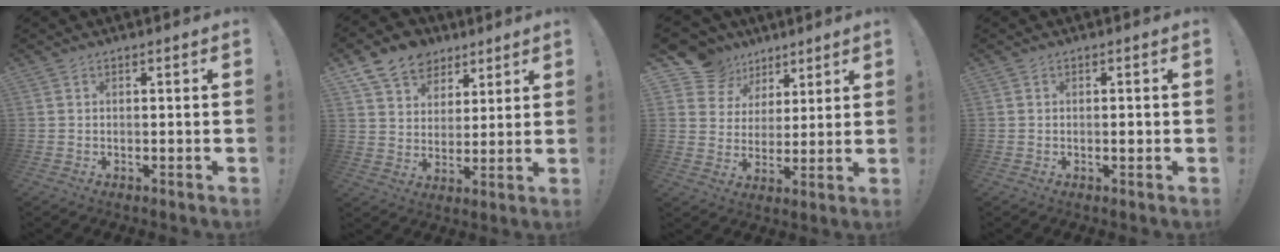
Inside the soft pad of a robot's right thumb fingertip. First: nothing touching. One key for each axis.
{"total": 11.7, "fx": 7.3, "fy": 8.4, "fz": 3.3, "tx": -0.059, "ty": -0.047, "tz": 0.146}
{"total": 11.9, "fx": 7.0, "fy": 9.2, "fz": 2.5, "tx": -0.046, "ty": -0.043, "tz": 0.143}
{"total": 0.9, "fx": -0.3, "fy": 0.4, "fz": 0.8, "tx": -0.014, "ty": 0.002, "tz": -0.005}